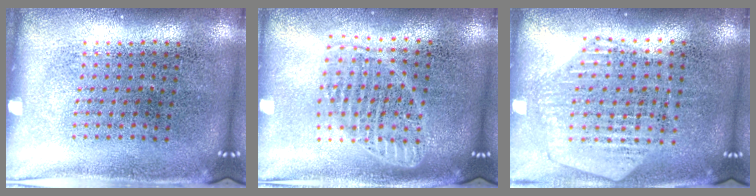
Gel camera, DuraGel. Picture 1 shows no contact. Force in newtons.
{"total": 1.8, "press": 1.5, "slide": 1.0}
{"total": 1.2, "press": 1.2, "slide": 0.2}